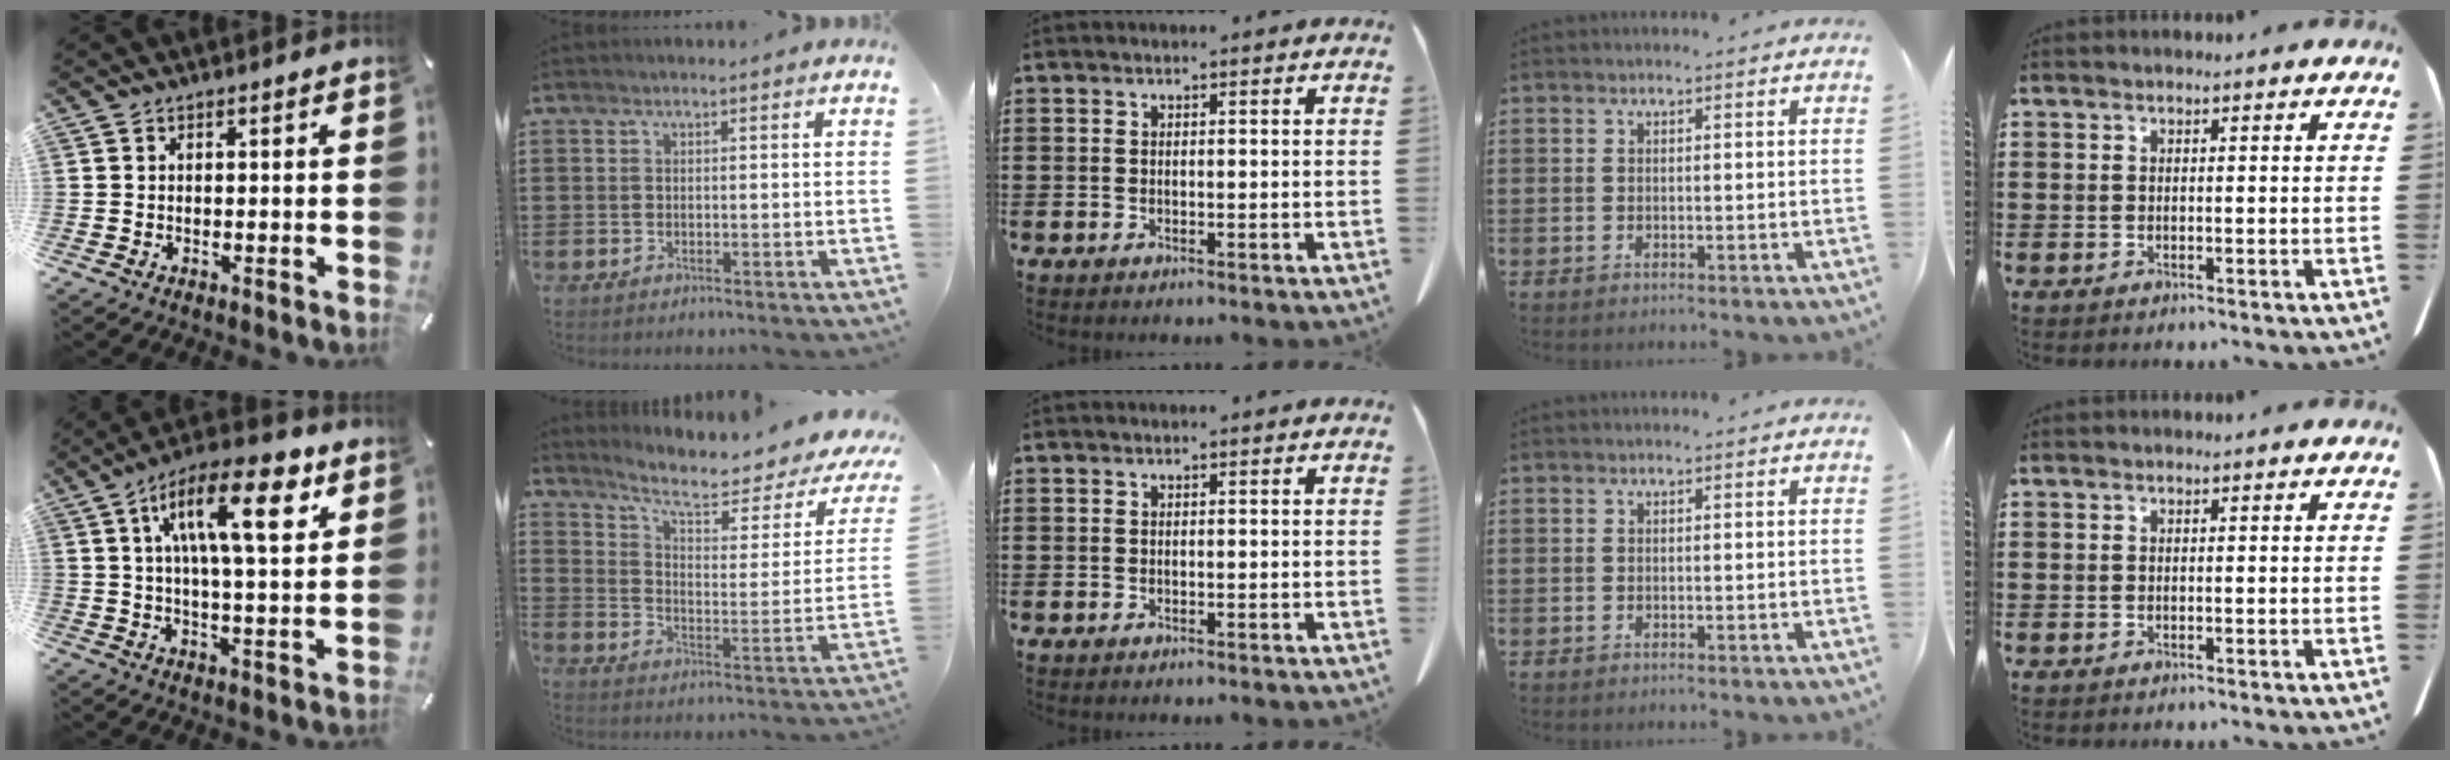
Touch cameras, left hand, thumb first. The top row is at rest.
{"thumb": {"total": 16.8, "force": [7.6, 5.8, 13.9], "torque": [-0.219, -0.017, 0.115]}, "index": {"total": 8.1, "force": [6.1, 1.7, 5.1], "torque": [-0.108, -0.039, 0.097]}}